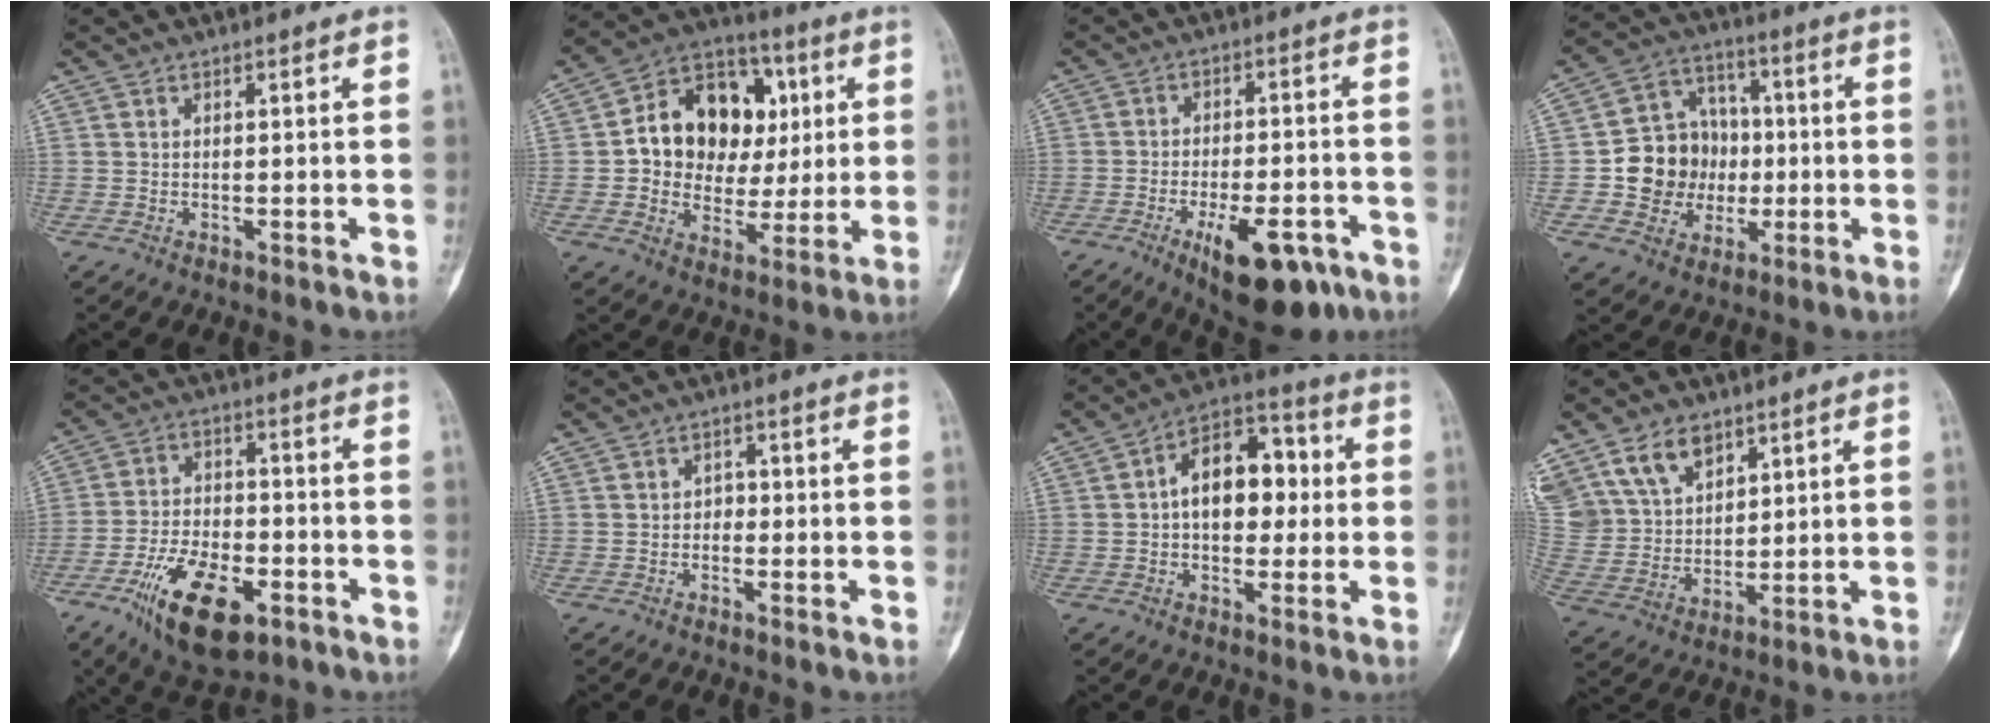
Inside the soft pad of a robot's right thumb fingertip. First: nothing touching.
{"total": 18.1, "force": [2.8, 14.3, 10.7], "torque": [-0.115, 0.021, 0.048]}
{"total": 14.0, "force": [-7.3, 5.6, 10.5], "torque": [-0.142, 0.026, -0.099]}
{"total": 13.5, "force": [-1.3, 11.9, 6.3], "torque": [-0.053, 0.029, -0.018]}
{"total": 15.6, "force": [-7.6, 7.5, 11.5], "torque": [-0.190, 0.023, -0.125]}
{"total": 1.7, "force": [-0.5, 1.4, 0.8], "torque": [0.003, 0.008, -0.014]}
{"total": 13.2, "force": [1.0, 8.5, 10.1], "torque": [-0.116, 0.032, 0.006]}
{"total": 13.6, "force": [8.2, 8.9, 6.2], "torque": [-0.110, -0.017, 0.173]}